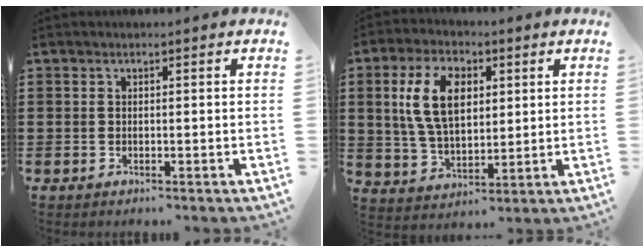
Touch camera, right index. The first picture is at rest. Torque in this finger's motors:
{"motor_torque": [2.02, 0.12, 1.05, 0.14]}